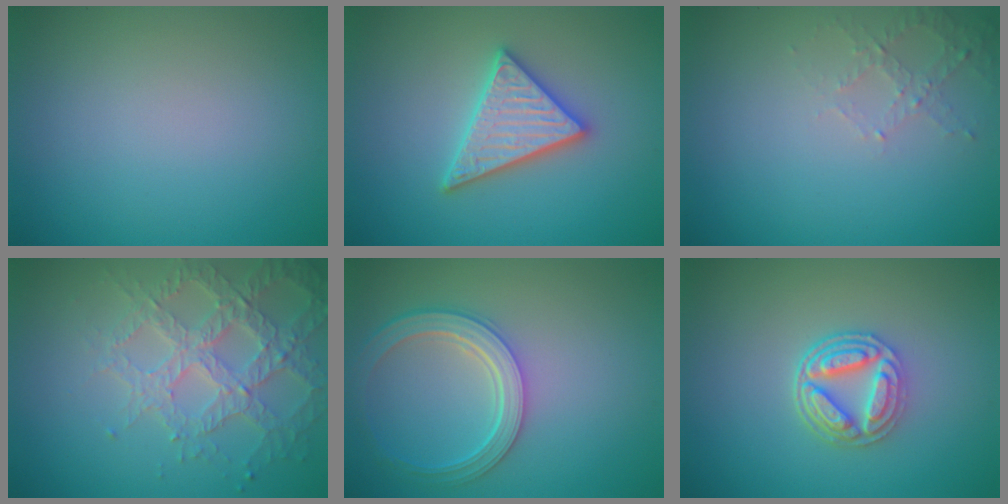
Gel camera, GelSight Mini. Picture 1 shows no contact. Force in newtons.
{"total": 4.7, "press": 4.7, "slide": 0.6}
{"total": 1.8, "press": 1.7, "slide": 0.5}
{"total": 5.1, "press": 4.4, "slide": 2.5}
{"total": 4.4, "press": 3.6, "slide": 2.6}
{"total": 4.5, "press": 3.7, "slide": 2.6}